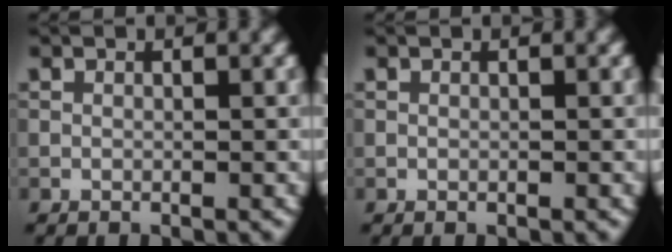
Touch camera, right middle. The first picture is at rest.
{"total": 0.0}